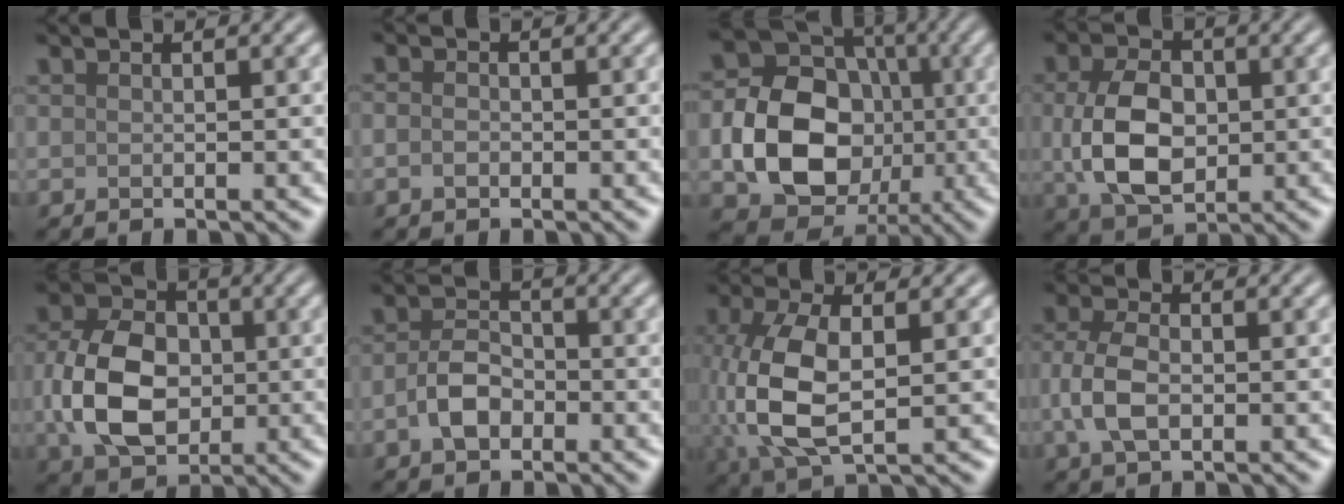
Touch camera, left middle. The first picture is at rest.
{"total": 1.0, "force": [-0.4, 0.8, 0.5], "torque": [-0.009, 0.001, -0.012]}
{"total": 10.3, "force": [-1.9, 8.1, 6.1], "torque": [-0.112, 0.000, -0.041]}
{"total": 7.0, "force": [-0.1, 4.8, 5.2], "torque": [-0.114, -0.001, -0.001]}
{"total": 8.4, "force": [-0.7, 6.0, 5.8], "torque": [-0.127, 0.002, -0.020]}
{"total": 3.3, "force": [-1.2, 2.2, 2.2], "torque": [-0.042, 0.005, -0.027]}
{"total": 8.2, "force": [0.0, 4.3, 6.9], "torque": [-0.169, -0.002, 0.005]}
{"total": 4.1, "force": [-0.7, 2.5, 3.1], "torque": [-0.071, 0.002, -0.020]}